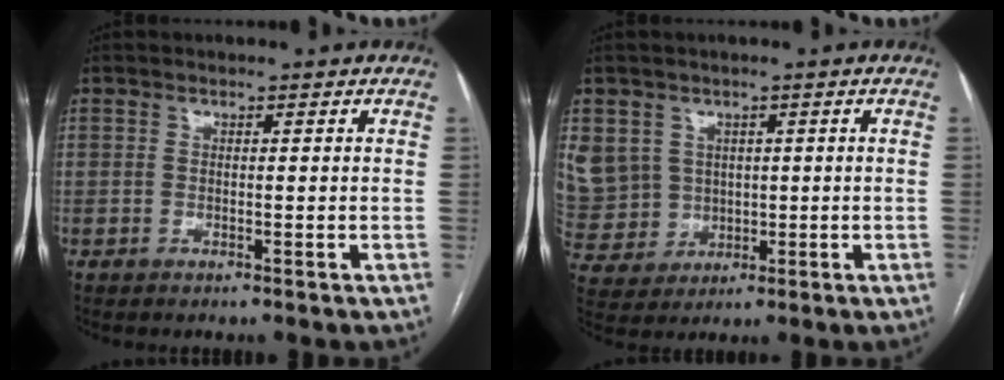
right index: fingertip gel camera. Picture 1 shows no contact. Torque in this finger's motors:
{"motor_torque": [2.14, 0.00, 1.05, 0.21]}